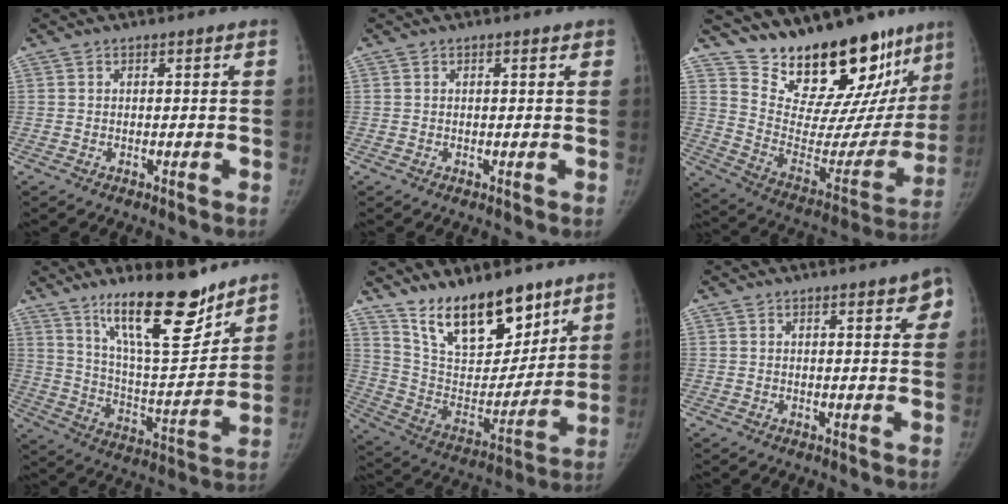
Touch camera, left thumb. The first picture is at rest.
{"total": 1.0, "force": [0.6, 0.4, 0.8], "torque": [-0.009, 0.000, 0.004]}
{"total": 27.7, "force": [22.2, 10.2, 13.0], "torque": [-0.153, -0.132, 0.328]}
{"total": 19.8, "force": [14.1, 5.6, 12.7], "torque": [-0.166, -0.093, 0.239]}
{"total": 20.3, "force": [14.3, 9.1, 11.1], "torque": [-0.129, -0.084, 0.253]}
{"total": 4.8, "force": [2.1, 1.6, 4.0], "torque": [-0.032, -0.004, 0.020]}